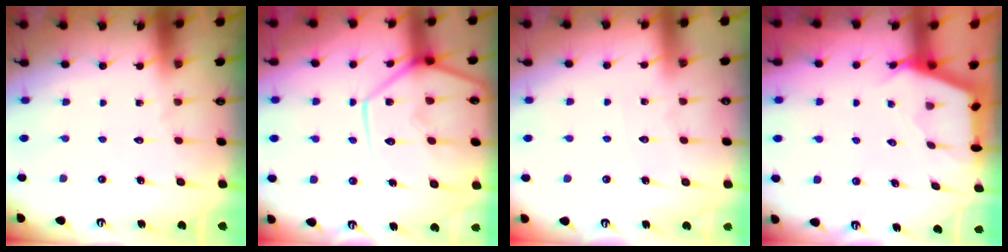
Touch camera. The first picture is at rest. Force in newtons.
{"total": 18.5, "press": 18.4, "slide": 2.1}
{"total": 2.8, "press": 2.8, "slide": 0.4}
{"total": 3.0, "press": 3.0, "slide": 0.4}